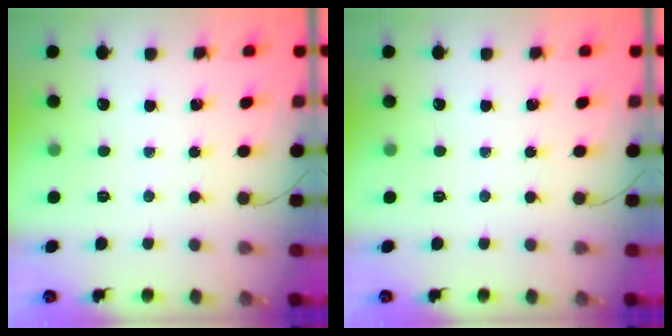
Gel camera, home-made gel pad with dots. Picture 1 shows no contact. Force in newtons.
{"total": 0.0}